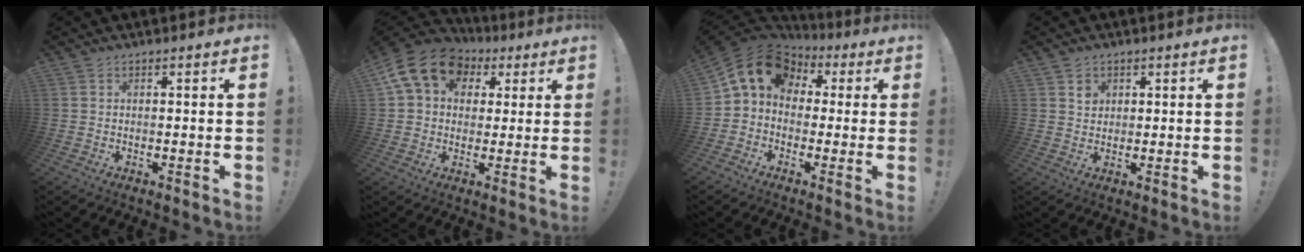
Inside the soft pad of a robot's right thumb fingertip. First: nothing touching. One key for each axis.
{"total": 15.1, "fx": 5.7, "fy": 11.3, "fz": 8.2, "tx": -0.125, "ty": -0.010, "tz": 0.110}
{"total": 13.0, "fx": 3.4, "fy": 10.3, "fz": 7.2, "tx": -0.116, "ty": -0.002, "tz": 0.066}
{"total": 2.7, "fx": 1.4, "fy": 2.3, "fz": 0.4, "tx": 0.006, "ty": -0.008, "tz": 0.022}